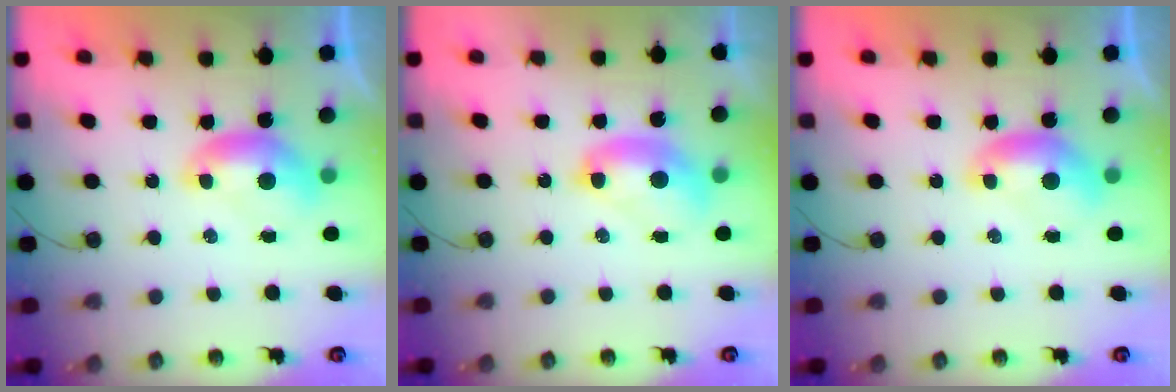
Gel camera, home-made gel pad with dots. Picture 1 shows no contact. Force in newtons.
{"total": 2.6, "press": 2.6, "slide": 0.1}
{"total": 0.0}